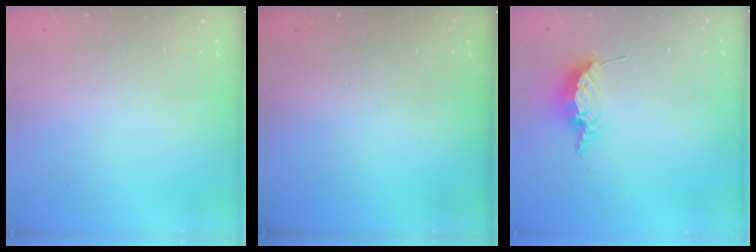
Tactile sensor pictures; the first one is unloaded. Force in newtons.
{"total": 0.0}
{"total": 7.6, "press": 7.6, "slide": 0.2}